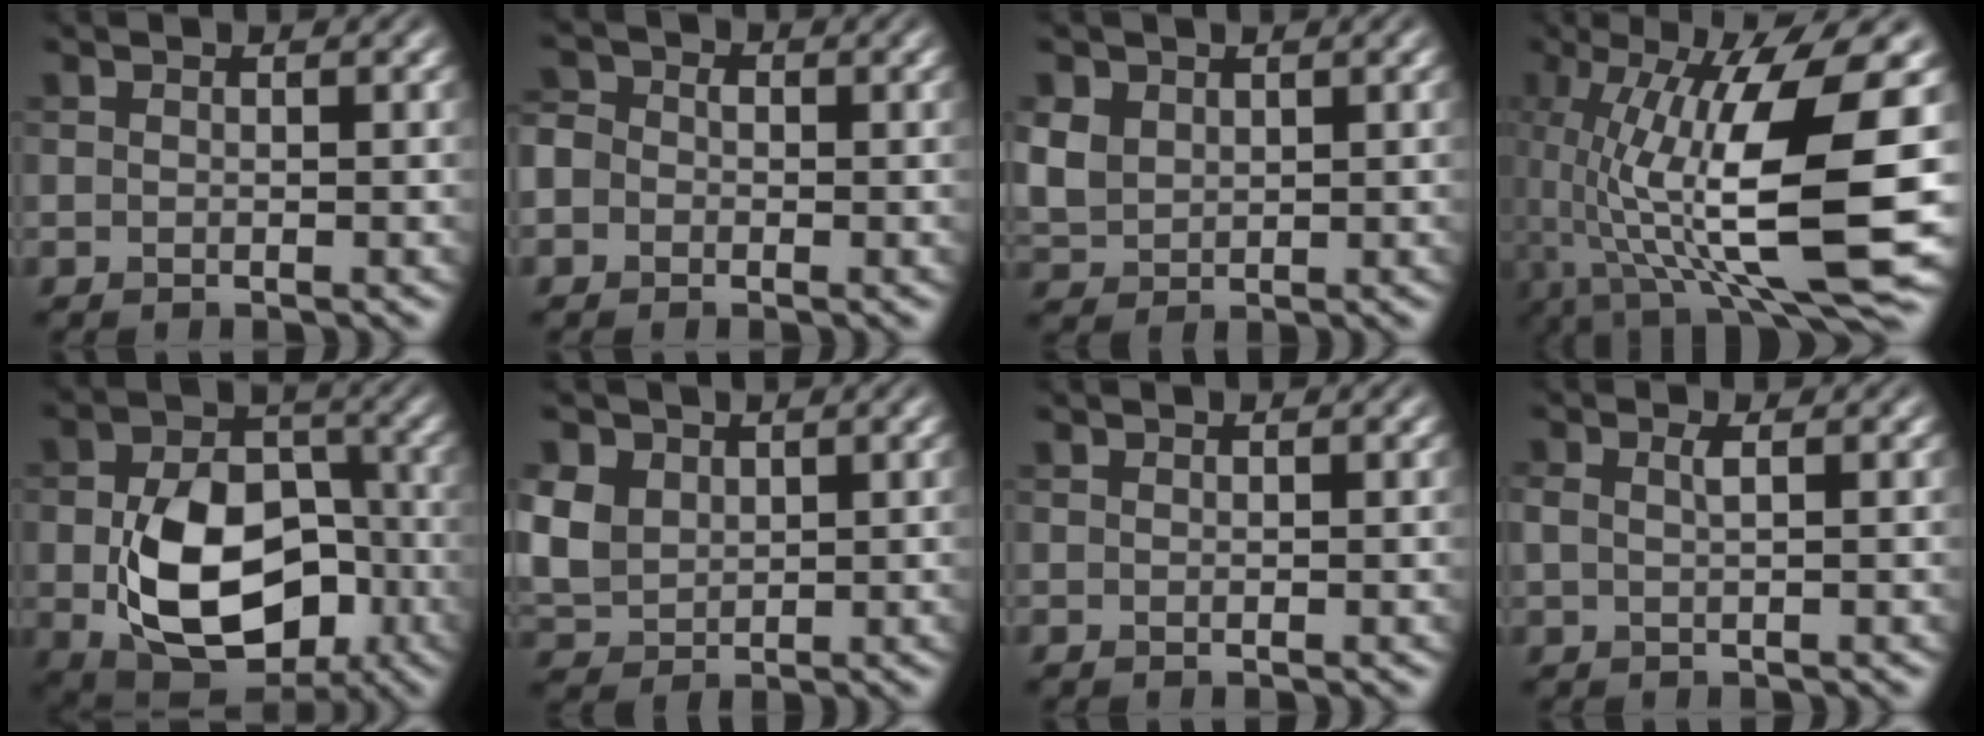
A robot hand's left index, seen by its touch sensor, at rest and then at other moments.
{"total": 2.9, "force": [-0.4, 2.6, 1.1], "torque": [-0.005, 0.015, -0.031]}
{"total": 3.1, "force": [1.3, 2.4, 1.5], "torque": [-0.045, 0.000, 0.028]}
{"total": 14.2, "force": [-1.2, 3.9, 13.6], "torque": [-0.249, -0.007, -0.011]}
{"total": 11.9, "force": [-2.4, 8.0, 8.4], "torque": [-0.156, -0.023, -0.033]}
{"total": 5.1, "force": [1.8, 3.9, 2.8], "torque": [-0.084, 0.010, 0.034]}
{"total": 0.0}
{"total": 1.4, "force": [0.5, 0.4, 1.2], "torque": [-0.023, 0.004, 0.007]}